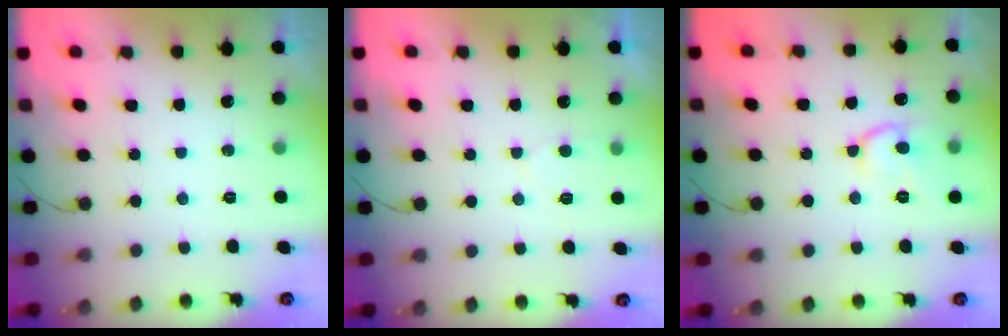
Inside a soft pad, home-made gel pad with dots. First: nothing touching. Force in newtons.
{"total": 2.3, "press": 2.3, "slide": 0.2}
{"total": 10.6, "press": 10.6, "slide": 0.8}